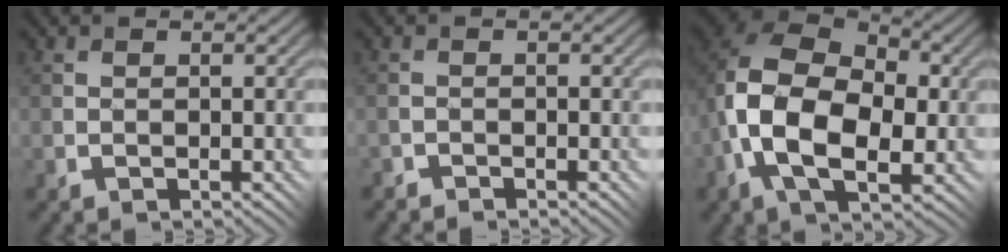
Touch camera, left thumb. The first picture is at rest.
{"total": 0.9, "force": [-0.7, -0.2, -0.5], "torque": [0.014, 0.006, -0.017]}
{"total": 13.9, "force": [-1.7, 9.0, 10.4], "torque": [-0.216, -0.005, -0.036]}